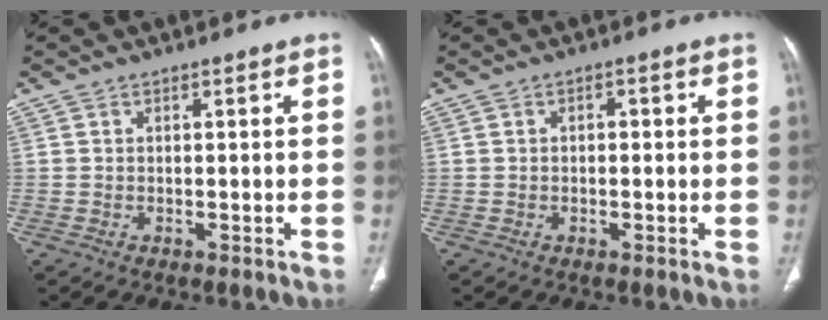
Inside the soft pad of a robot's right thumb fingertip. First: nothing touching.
{"total": 1.2, "force": [0.1, 0.7, 1.0], "torque": [-0.014, 0.006, -0.002]}